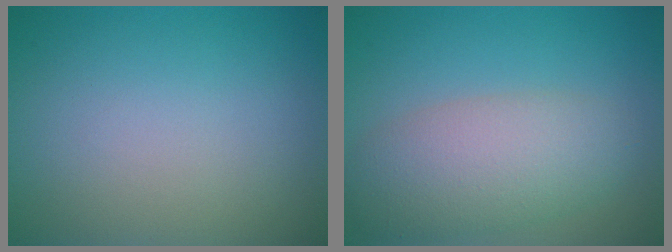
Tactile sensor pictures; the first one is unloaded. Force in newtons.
{"total": 5.8, "press": 5.8, "slide": 0.1}